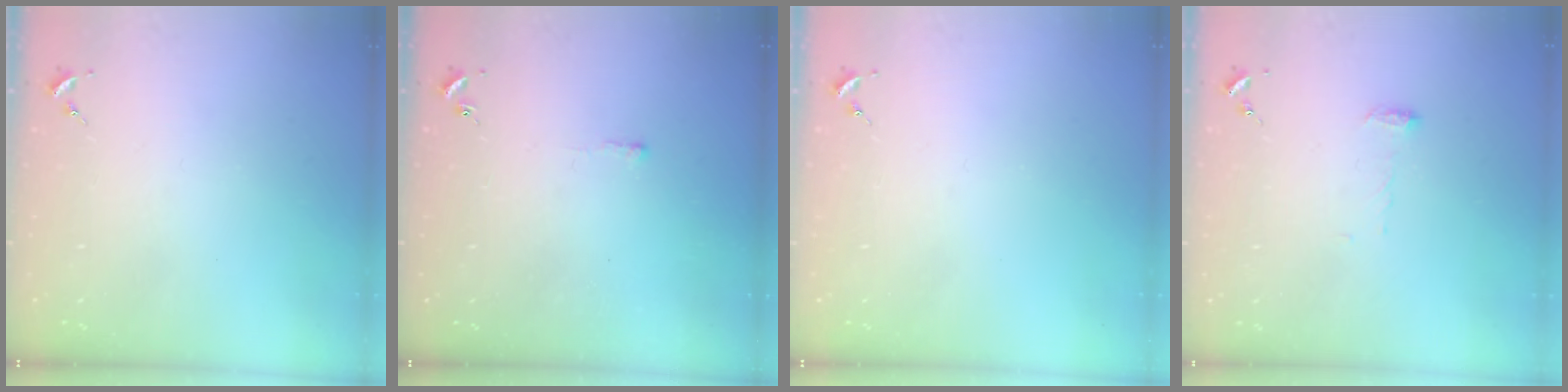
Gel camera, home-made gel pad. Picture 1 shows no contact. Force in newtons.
{"total": 2.7, "press": 2.7, "slide": 0.4}
{"total": 0.0}
{"total": 5.0, "press": 5.0, "slide": 0.5}